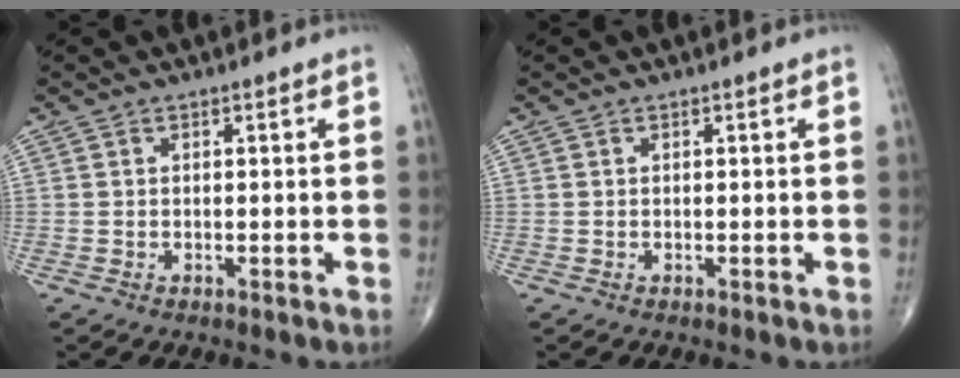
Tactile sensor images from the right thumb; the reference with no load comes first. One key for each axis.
{"total": 0.0}